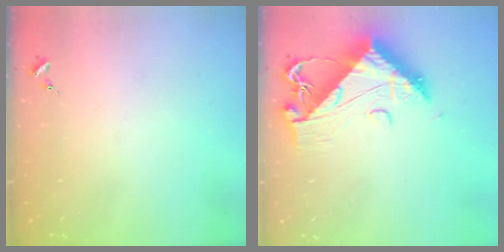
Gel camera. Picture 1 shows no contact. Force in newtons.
{"total": 13.0, "press": 12.9, "slide": 1.3}